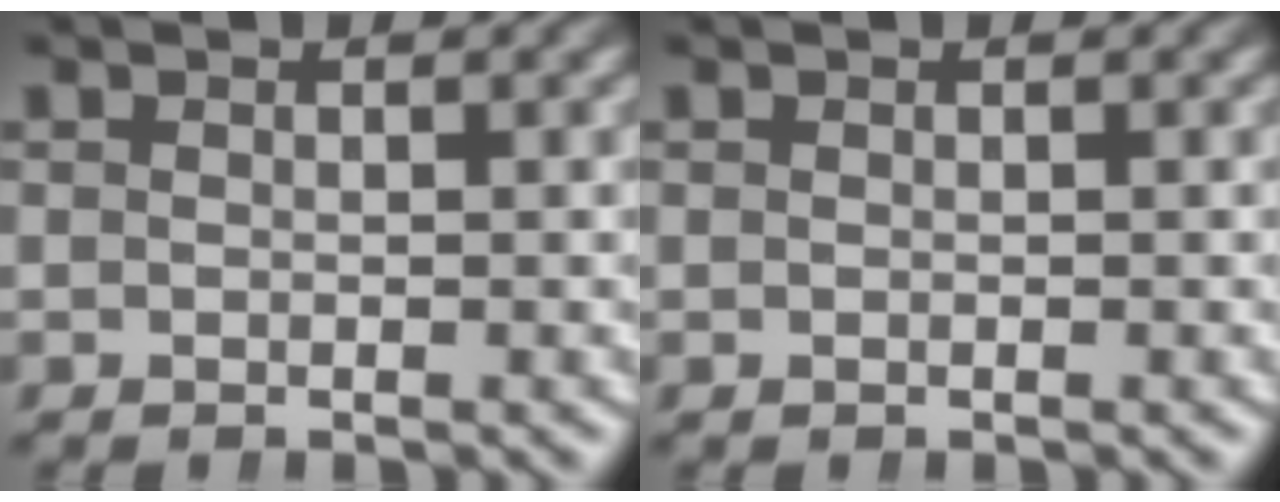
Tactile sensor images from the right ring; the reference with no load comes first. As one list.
[{"total": 0.0}]